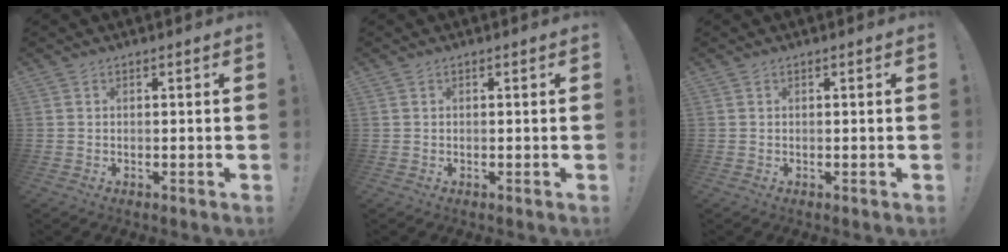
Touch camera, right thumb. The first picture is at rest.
{"total": 0.0}
{"total": 0.0}